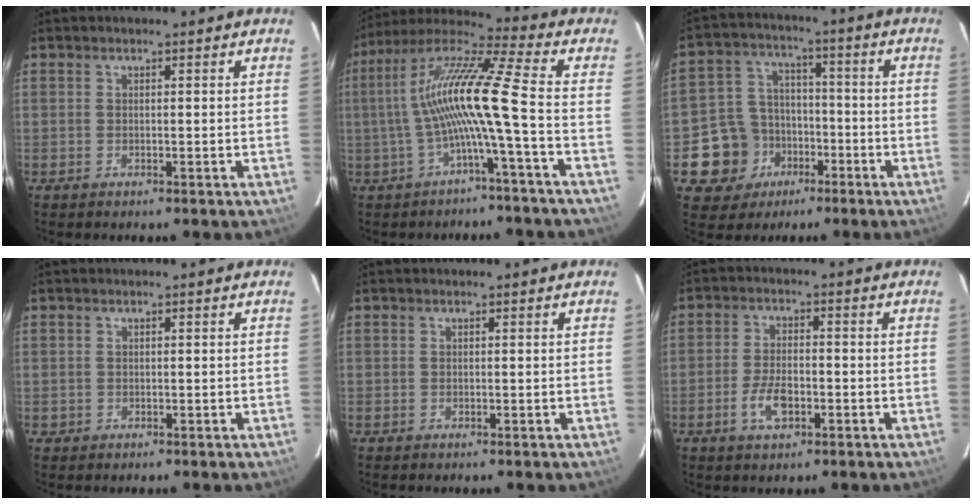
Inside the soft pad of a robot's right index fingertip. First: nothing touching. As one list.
[{"total": 13.2, "force": [-2.5, -0.9, 12.9], "torque": [-0.243, 0.011, -0.048]}, {"total": 11.6, "force": [-5.2, 10.1, 2.6], "torque": [-0.083, 0.035, -0.073]}, {"total": 0.8, "force": [-0.1, 0.8, 0.0], "torque": [0.001, 0.002, 0.000]}, {"total": 0.0}, {"total": 5.8, "force": [-2.5, 2.8, 4.5], "torque": [-0.097, 0.000, -0.045]}]